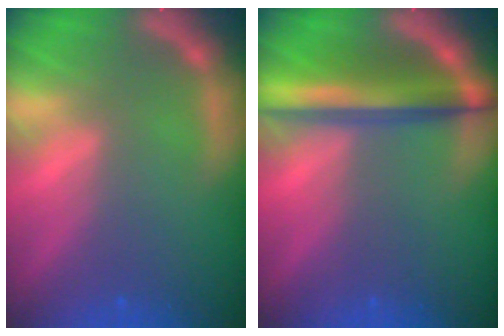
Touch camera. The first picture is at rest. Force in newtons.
{"total": 6.5}